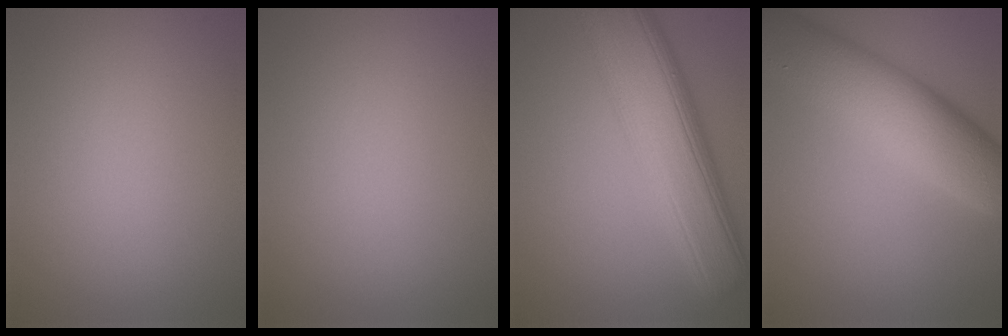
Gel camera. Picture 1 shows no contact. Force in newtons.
{"total": 0.0}
{"total": 10.6, "press": 10.6, "slide": 0.2}
{"total": 9.6, "press": 9.5, "slide": 0.4}